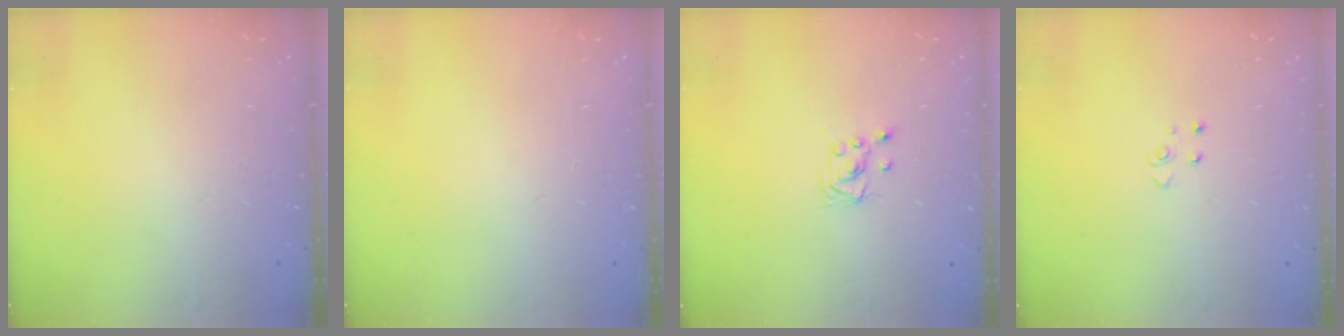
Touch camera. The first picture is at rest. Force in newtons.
{"total": 0.0}
{"total": 2.0, "press": 2.0, "slide": 0.2}
{"total": 2.6, "press": 2.6, "slide": 0.3}